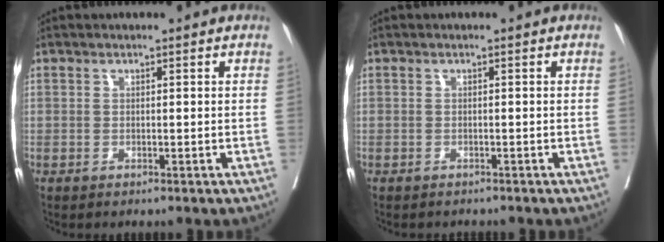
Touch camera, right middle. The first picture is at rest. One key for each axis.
{"total": 2.0, "fx": -1.8, "fy": 0.6, "fz": 0.4, "tx": -0.009, "ty": -0.003, "tz": -0.025}